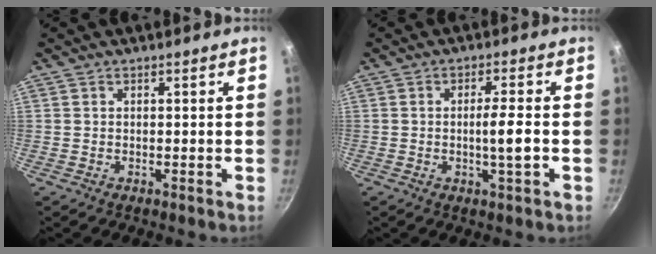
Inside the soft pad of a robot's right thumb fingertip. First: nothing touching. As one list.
[{"total": 5.1, "force": [-1.0, 0.2, 5.0], "torque": [-0.089, 0.005, -0.018]}]